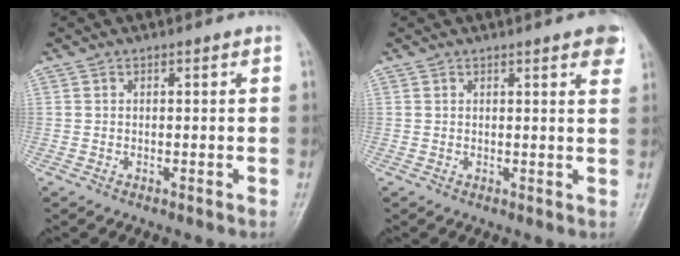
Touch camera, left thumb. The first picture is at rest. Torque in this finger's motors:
{"motor_torque": [0.90, 0.24, 0.56, -0.22, 0.00]}